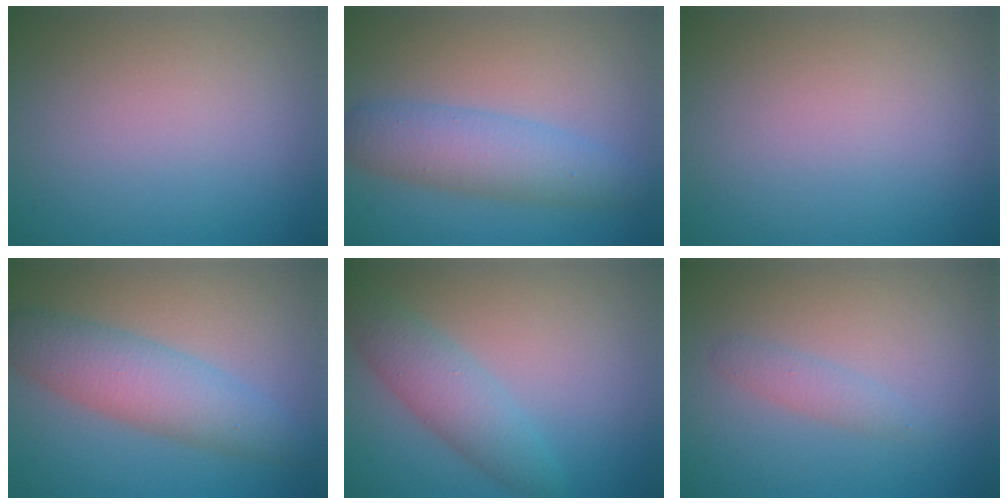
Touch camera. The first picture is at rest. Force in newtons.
{"total": 5.1, "press": 5.0, "slide": 0.2}
{"total": 0.0}
{"total": 5.5, "press": 5.5, "slide": 0.2}
{"total": 3.9, "press": 3.9, "slide": 0.0}
{"total": 1.5, "press": 1.5, "slide": 0.0}